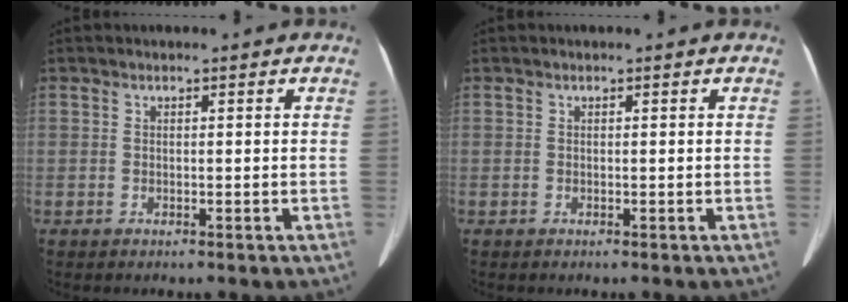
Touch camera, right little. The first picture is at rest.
{"total": 0.0}